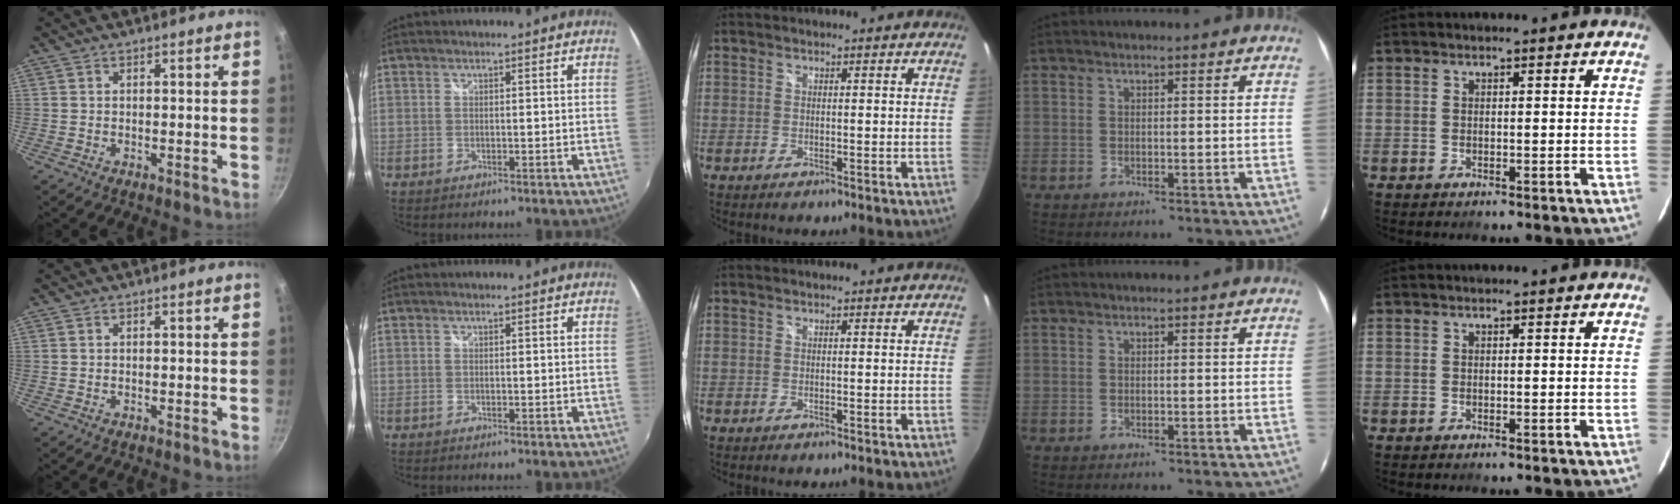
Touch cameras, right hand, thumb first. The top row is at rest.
{}